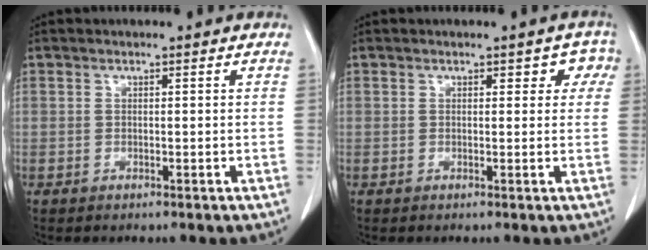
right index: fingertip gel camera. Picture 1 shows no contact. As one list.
[{"total": 2.9, "force": [1.3, 1.9, 1.7], "torque": [0.000, 0.010, 0.009]}]